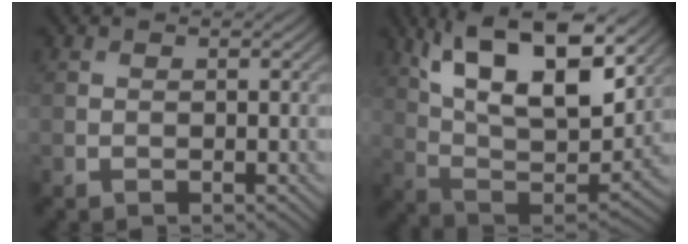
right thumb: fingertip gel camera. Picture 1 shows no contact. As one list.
[{"total": 16.9, "force": [8.7, 7.0, 12.7], "torque": [-0.253, 0.002, 0.150]}]